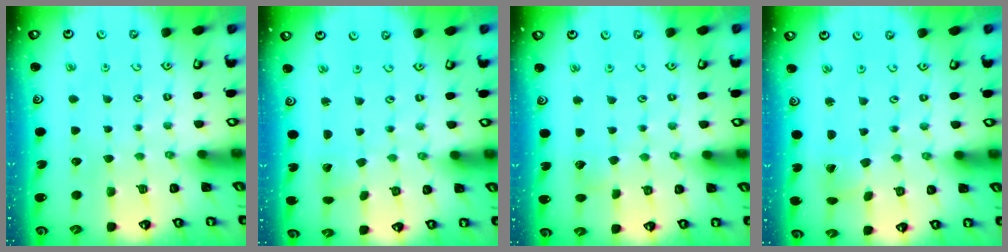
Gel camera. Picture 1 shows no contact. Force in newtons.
{"total": 1.2, "press": 1.2, "slide": 0.1}
{"total": 2.7, "press": 2.7, "slide": 0.4}
{"total": 1.3, "press": 1.2, "slide": 0.2}